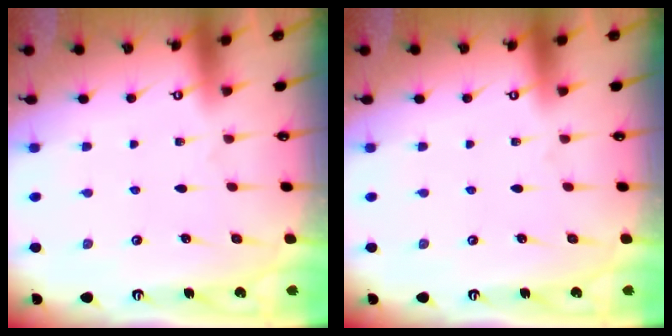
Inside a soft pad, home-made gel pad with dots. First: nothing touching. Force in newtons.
{"total": 0.0}